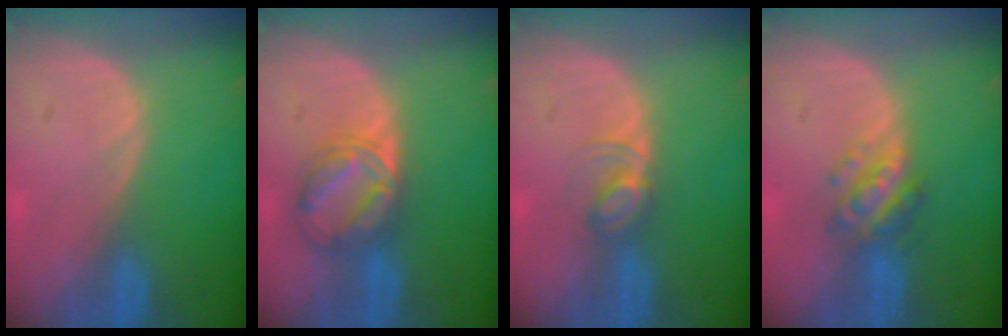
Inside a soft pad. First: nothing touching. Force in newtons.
{"total": 6.4, "press": 6.4, "slide": 0.4}
{"total": 3.7, "press": 3.7, "slide": 0.3}
{"total": 5.6, "press": 5.0, "slide": 2.5}